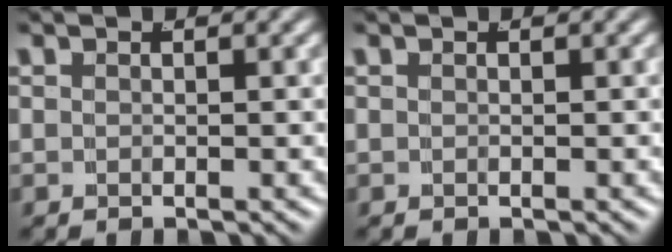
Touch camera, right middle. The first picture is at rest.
{"total": 0.0}